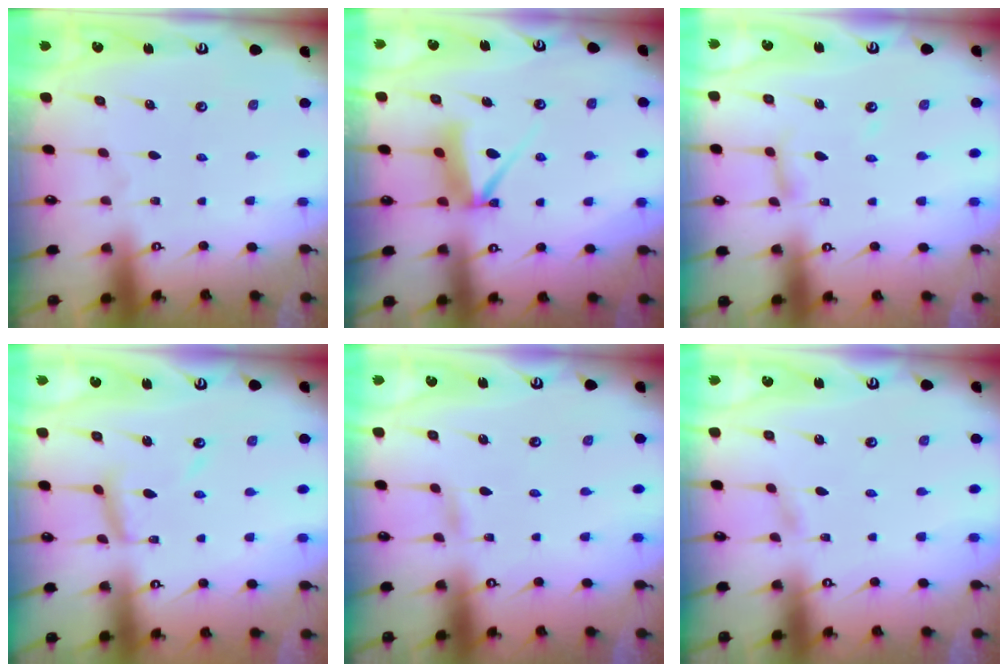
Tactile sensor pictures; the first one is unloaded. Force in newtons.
{"total": 6.9, "press": 6.8, "slide": 0.9}
{"total": 6.5, "press": 6.5, "slide": 0.6}
{"total": 9.8, "press": 9.7, "slide": 0.9}
{"total": 2.1, "press": 2.1, "slide": 0.2}
{"total": 1.4, "press": 1.4, "slide": 0.2}